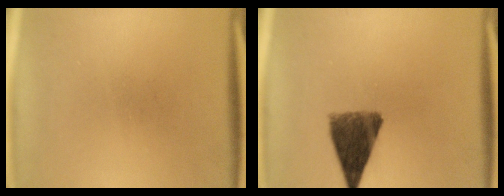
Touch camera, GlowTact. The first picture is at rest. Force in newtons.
{"total": 9.4}